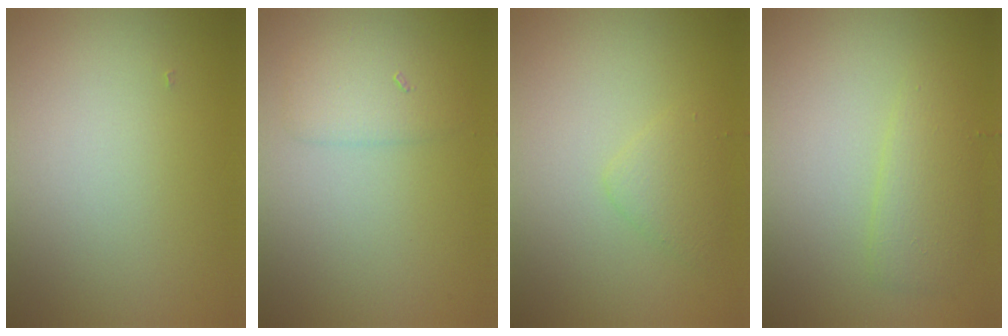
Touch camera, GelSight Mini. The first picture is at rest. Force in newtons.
{"total": 2.1, "press": 2.1, "slide": 0.1}
{"total": 1.7, "press": 1.7, "slide": 0.2}
{"total": 2.4, "press": 2.4, "slide": 0.1}